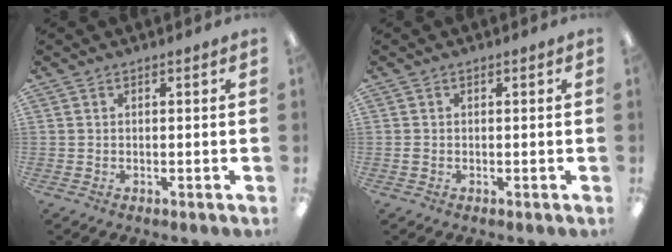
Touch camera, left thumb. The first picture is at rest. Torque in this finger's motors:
{"motor_torque": [-0.14, 0.05, 0.07, -0.06, 0.04]}